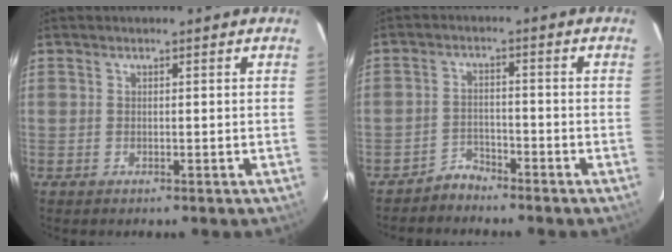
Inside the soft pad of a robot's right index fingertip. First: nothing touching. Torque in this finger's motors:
{"motor_torque": [0.00, -0.07, -0.07, -0.04]}